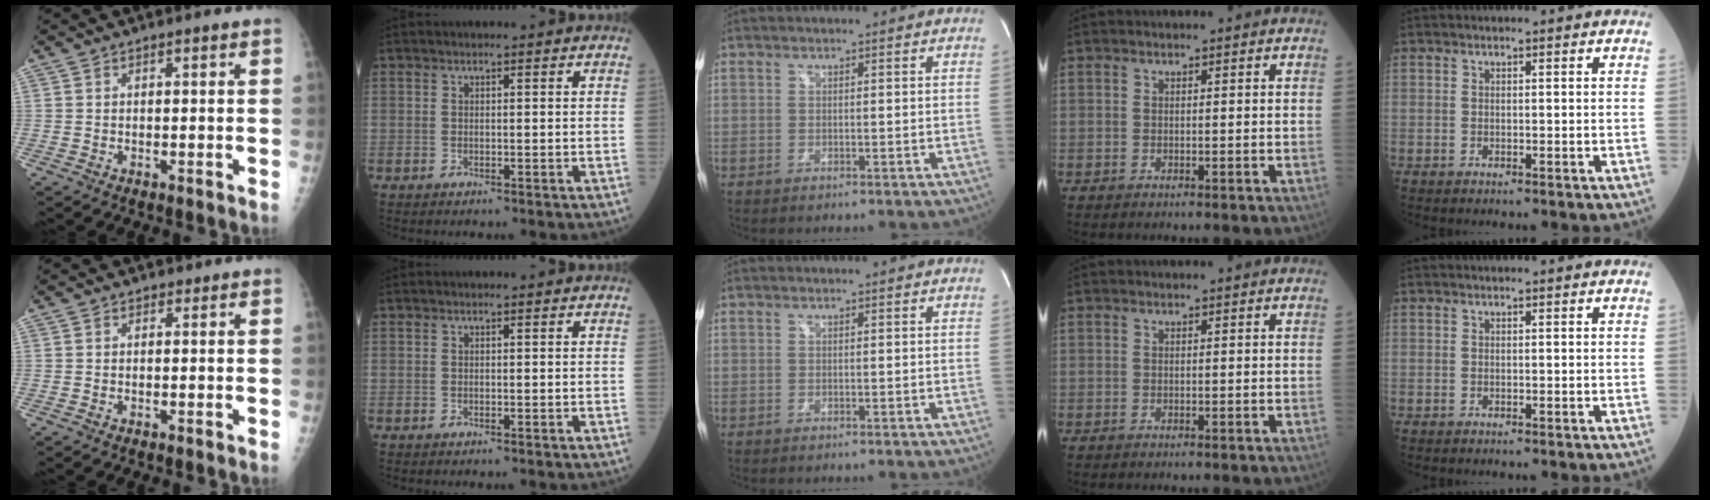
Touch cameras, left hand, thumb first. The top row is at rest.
{}